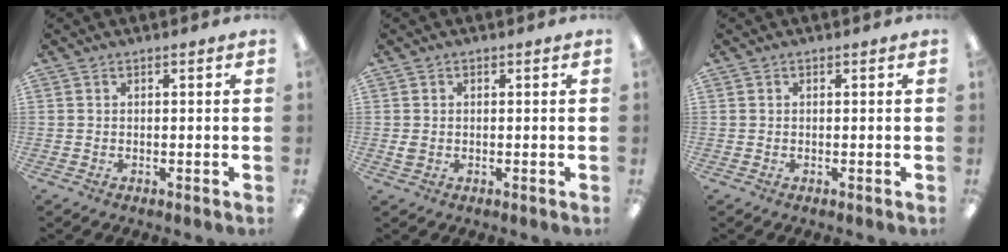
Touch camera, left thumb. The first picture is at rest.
{"total": 1.6, "force": [0.0, 1.3, 0.9], "torque": [-0.009, 0.002, -0.002]}
{"total": 0.0}